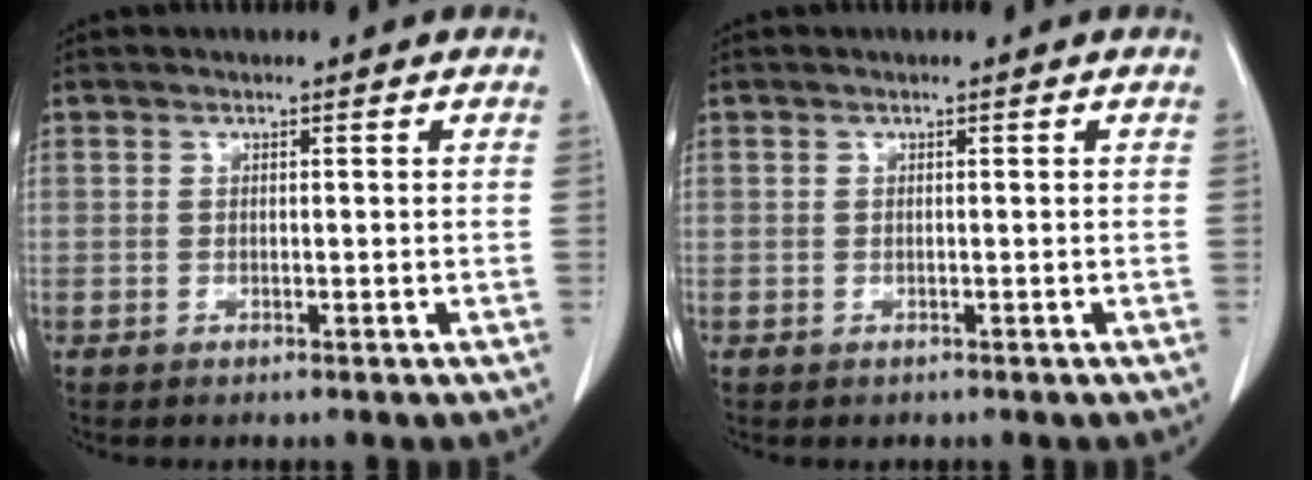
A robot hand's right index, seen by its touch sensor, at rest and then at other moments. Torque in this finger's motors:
{"motor_torque": [-0.23, -0.04, -0.32, -0.09]}